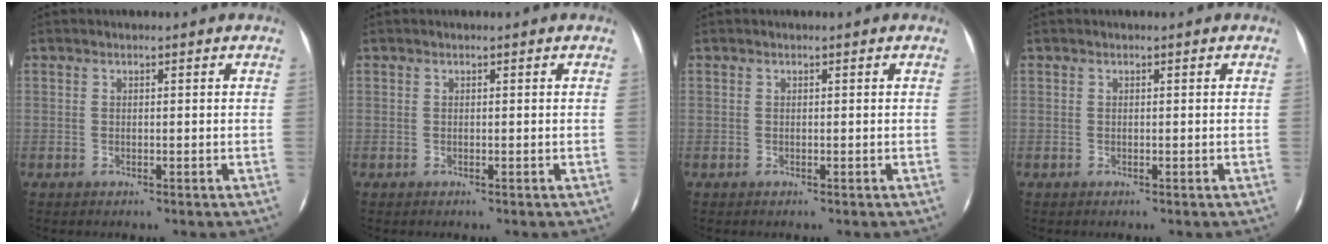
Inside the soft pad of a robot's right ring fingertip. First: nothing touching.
{"total": 0.0}
{"total": 0.0}
{"total": 0.0}